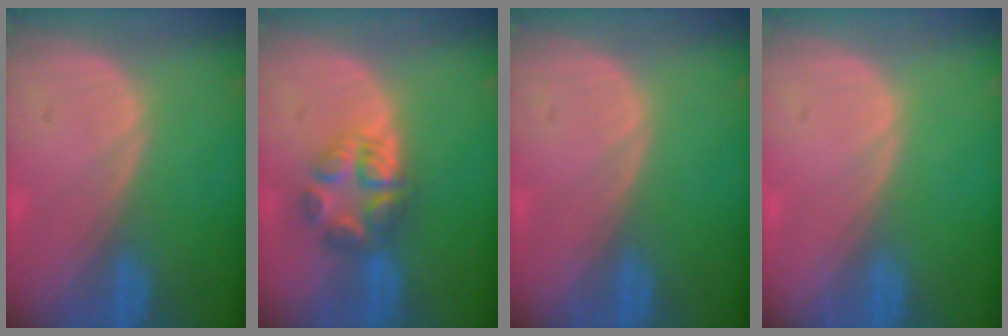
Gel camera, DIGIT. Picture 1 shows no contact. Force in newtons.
{"total": 5.7, "press": 5.5, "slide": 1.2}
{"total": 0.0}
{"total": 0.0}